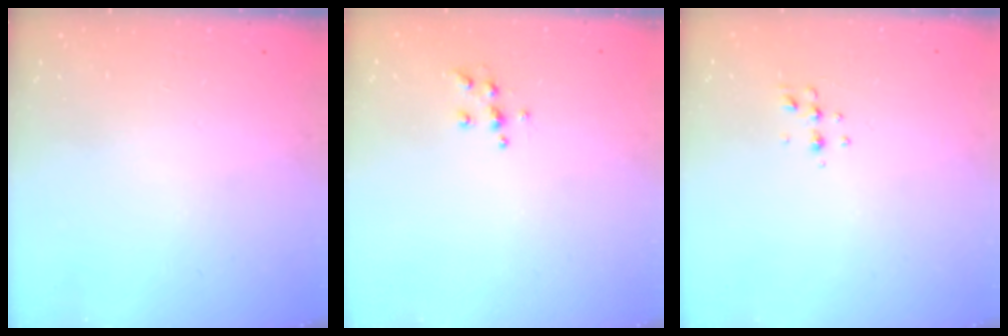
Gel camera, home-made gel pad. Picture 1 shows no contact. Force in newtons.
{"total": 5.9, "press": 5.9, "slide": 0.5}
{"total": 3.8, "press": 3.6, "slide": 1.4}